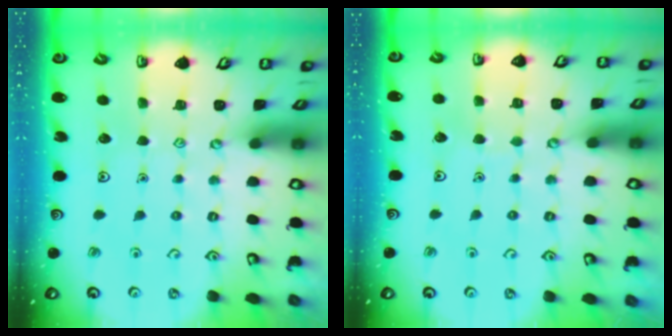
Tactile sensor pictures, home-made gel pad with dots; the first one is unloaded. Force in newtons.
{"total": 1.4, "press": 1.4, "slide": 0.1}